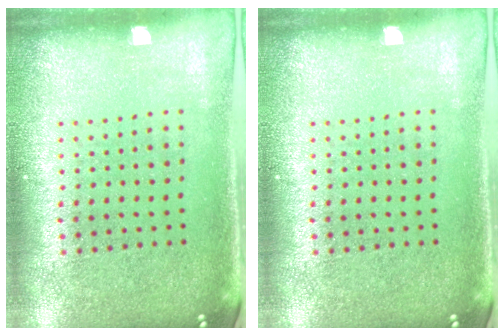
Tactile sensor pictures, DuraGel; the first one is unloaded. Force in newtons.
{"total": 0.0}